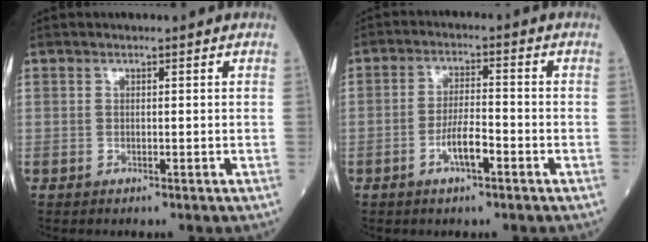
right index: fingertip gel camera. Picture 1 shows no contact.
{"total": 4.7, "force": [-2.2, 0.9, 4.0], "torque": [-0.075, 0.004, -0.043]}